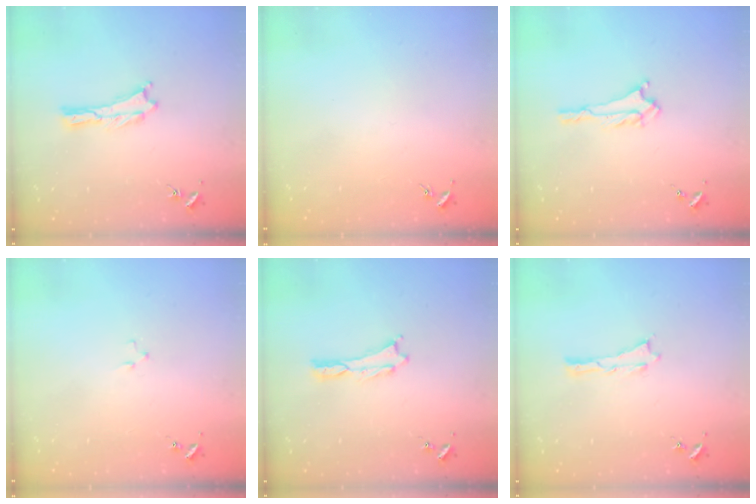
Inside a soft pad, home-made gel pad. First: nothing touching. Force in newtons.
{"total": 0.0}
{"total": 1.9, "press": 1.9, "slide": 0.4}
{"total": 0.7, "press": 0.7, "slide": 0.2}
{"total": 0.0}
{"total": 0.0}